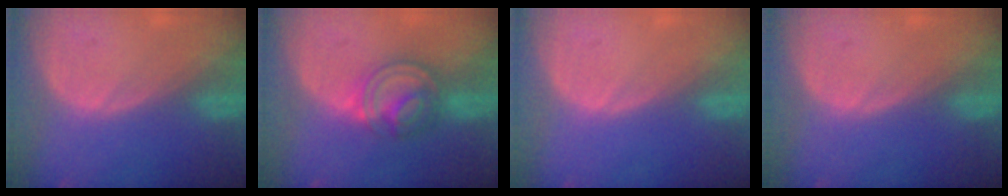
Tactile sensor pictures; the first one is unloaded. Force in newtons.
{"total": 7.0, "press": 6.3, "slide": 3.1}
{"total": 0.0}
{"total": 0.0}